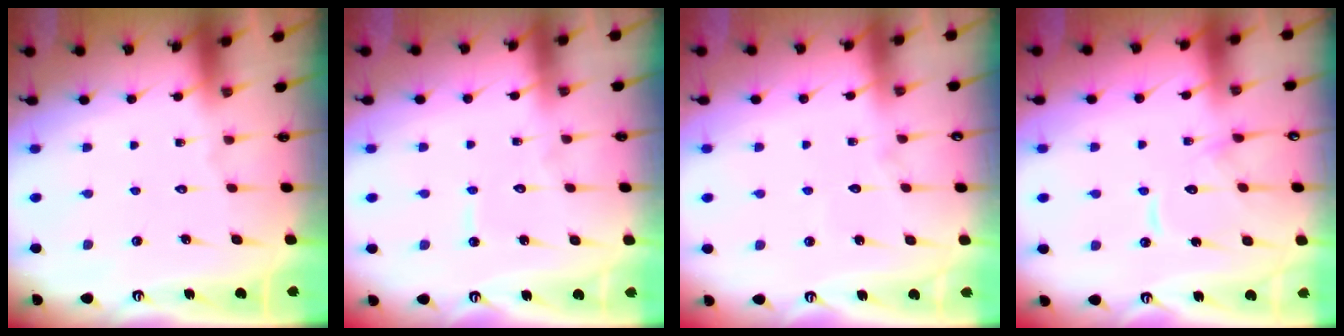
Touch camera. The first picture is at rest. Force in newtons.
{"total": 4.6, "press": 4.6, "slide": 0.2}
{"total": 6.2, "press": 6.2, "slide": 0.6}
{"total": 10.6, "press": 10.6, "slide": 0.5}